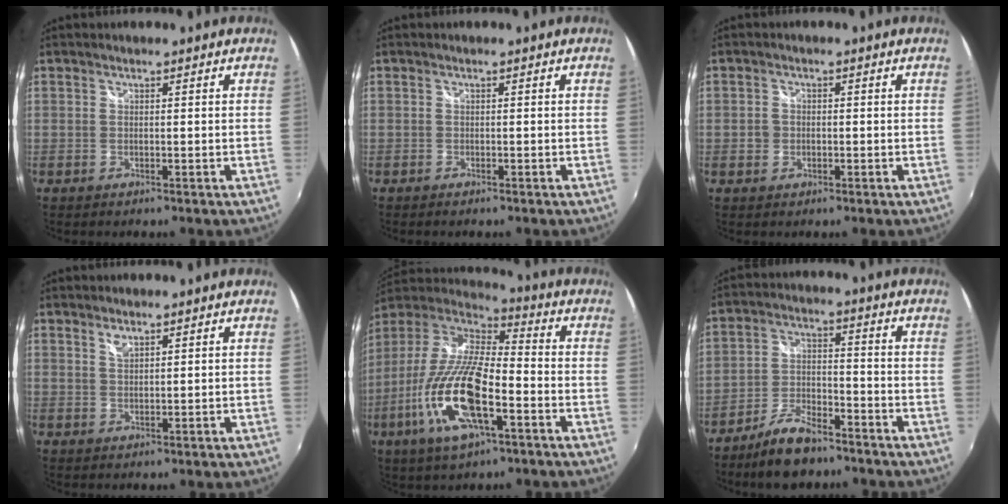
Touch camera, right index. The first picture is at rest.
{"total": 0.8, "force": [-0.7, 0.2, 0.4], "torque": [-0.011, -0.004, -0.014]}
{"total": 2.3, "force": [-0.6, 2.1, 0.9], "torque": [-0.016, 0.002, -0.012]}
{"total": 1.7, "force": [1.3, 0.5, 1.0], "torque": [-0.018, 0.002, 0.023]}
{"total": 19.9, "force": [-7.5, 6.1, 17.4], "torque": [-0.357, -0.026, -0.149]}
{"total": 9.5, "force": [-7.5, 3.3, 4.9], "torque": [-0.109, 0.000, -0.133]}